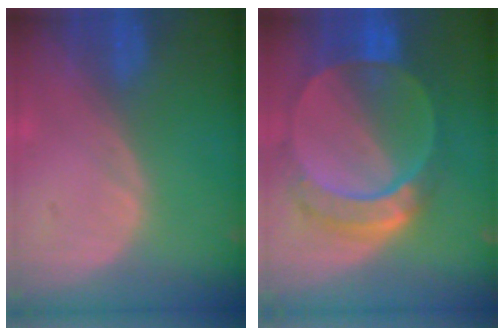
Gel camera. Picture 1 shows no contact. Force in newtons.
{"total": 9.8, "press": 8.4, "slide": 5.2}